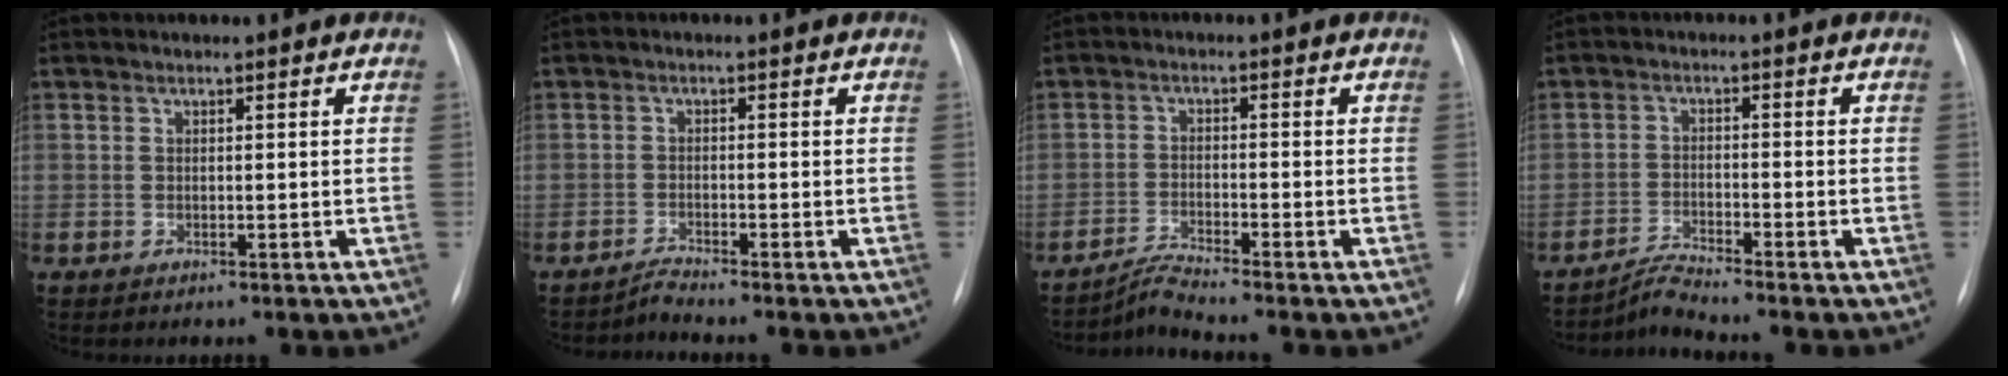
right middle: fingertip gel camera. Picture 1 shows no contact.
{"total": 1.8, "force": [-1.7, -0.7, -0.2], "torque": [0.003, -0.010, -0.032]}
{"total": 3.0, "force": [-2.7, -1.3, 0.0], "torque": [-0.007, -0.020, -0.055]}
{"total": 3.6, "force": [-3.3, -1.3, 0.1], "torque": [-0.012, -0.022, -0.065]}